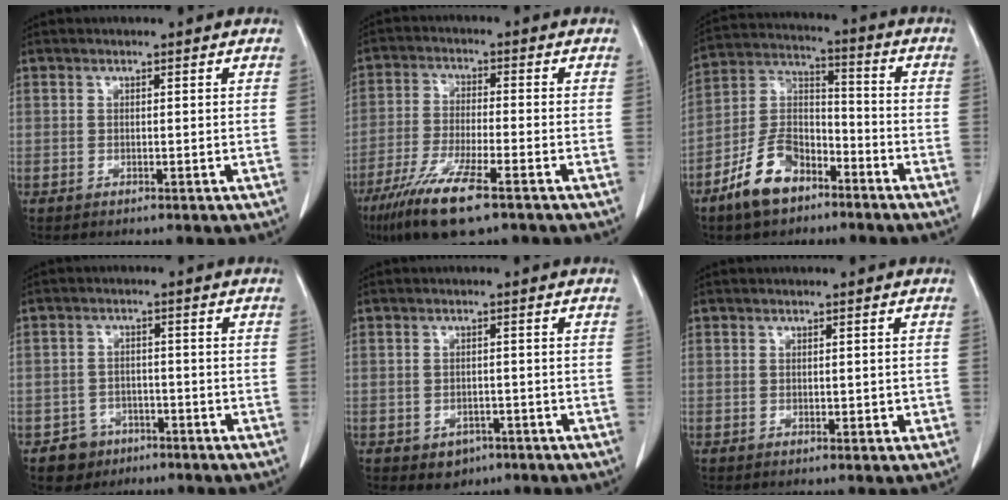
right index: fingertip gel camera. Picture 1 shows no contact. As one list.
[{"total": 10.9, "force": [-6.8, 1.3, 8.4], "torque": [-0.164, -0.029, -0.120]}, {"total": 11.0, "force": [-6.9, 5.8, 6.4], "torque": [-0.135, 0.011, -0.130]}, {"total": 4.2, "force": [-2.4, 3.5, 0.1], "torque": [0.007, 0.016, -0.033]}, {"total": 3.0, "force": [-1.5, 2.3, 1.1], "torque": [-0.007, 0.007, -0.008]}, {"total": 1.5, "force": [-0.1, 1.0, 1.1], "torque": [-0.013, 0.004, 0.003]}]